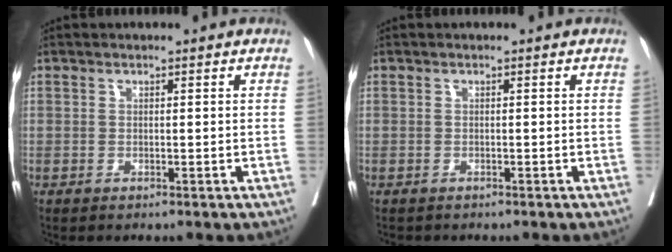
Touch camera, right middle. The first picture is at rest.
{"total": 1.0, "force": [-0.9, 0.4, 0.3], "torque": [-0.013, -0.002, -0.011]}